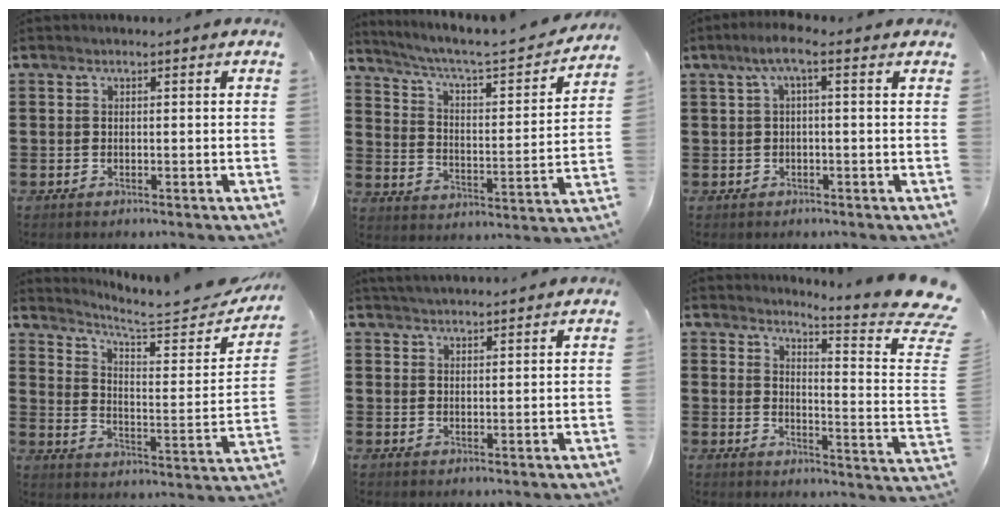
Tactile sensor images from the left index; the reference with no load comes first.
{"total": 4.6, "force": [3.8, 0.5, 2.5], "torque": [-0.069, -0.035, 0.054]}
{"total": 3.2, "force": [0.5, 0.2, 3.1], "torque": [-0.063, 0.005, 0.006]}
{"total": 5.4, "force": [4.8, 0.5, 2.4], "torque": [-0.059, -0.046, 0.071]}
{"total": 2.9, "force": [2.8, -0.1, 0.3], "torque": [-0.012, -0.004, 0.055]}
{"total": 5.1, "force": [4.1, -0.8, 2.9], "torque": [-0.060, -0.043, 0.059]}